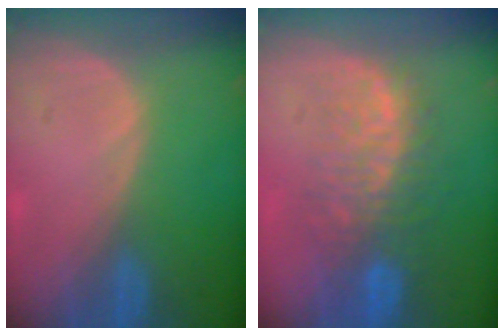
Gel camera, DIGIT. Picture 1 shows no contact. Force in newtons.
{"total": 9.5, "press": 8.5, "slide": 4.2}